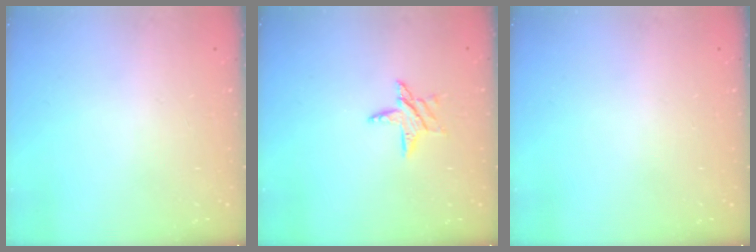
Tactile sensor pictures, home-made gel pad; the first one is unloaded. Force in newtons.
{"total": 7.4, "press": 7.4, "slide": 0.5}
{"total": 0.0}